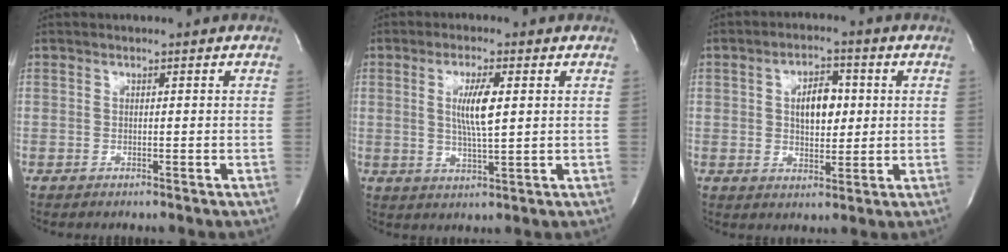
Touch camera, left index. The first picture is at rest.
{"total": 5.9, "force": [1.0, 0.7, 5.7], "torque": [-0.110, -0.007, 0.020]}
{"total": 6.3, "force": [0.9, 3.3, 5.3], "torque": [-0.089, 0.005, 0.015]}